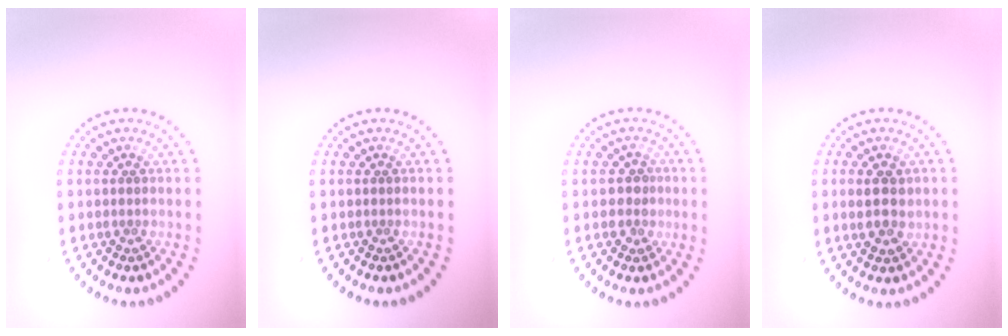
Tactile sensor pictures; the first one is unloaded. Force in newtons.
{"total": 0.0}
{"total": 1.8, "press": 1.6, "slide": 0.9}
{"total": 3.0, "press": 2.9, "slide": 0.6}